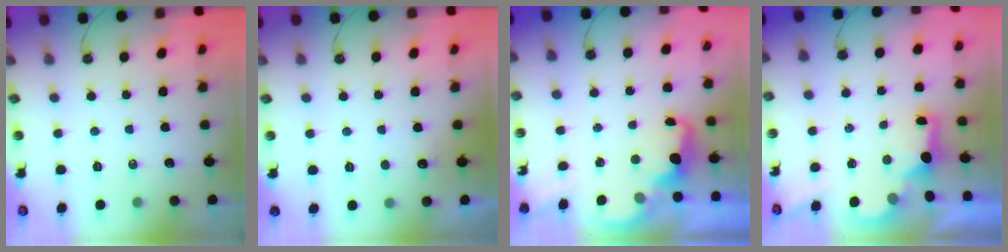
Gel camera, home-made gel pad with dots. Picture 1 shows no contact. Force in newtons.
{"total": 4.4, "press": 4.2, "slide": 1.2}
{"total": 2.5, "press": 2.4, "slide": 0.5}
{"total": 2.1, "press": 2.1, "slide": 0.5}